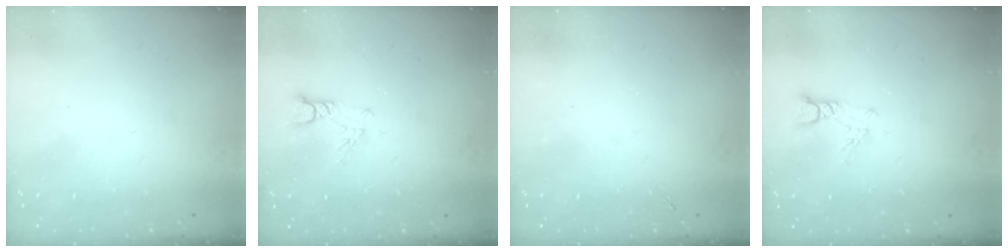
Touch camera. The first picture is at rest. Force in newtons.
{"total": 3.6, "press": 3.6, "slide": 0.3}
{"total": 1.7, "press": 1.6, "slide": 0.3}
{"total": 3.6, "press": 3.6, "slide": 0.3}